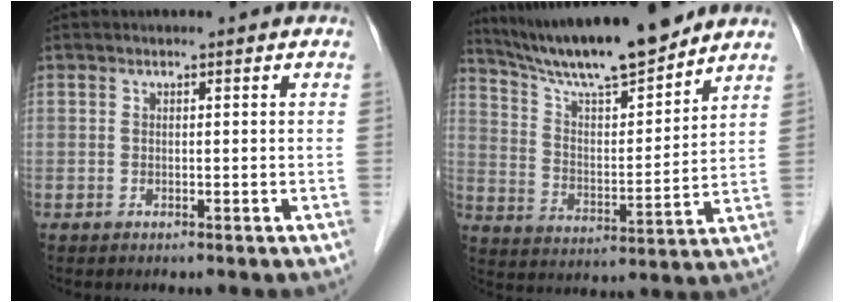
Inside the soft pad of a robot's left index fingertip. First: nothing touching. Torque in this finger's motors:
{"motor_torque": [0.30, -0.25, 0.27, 0.08]}